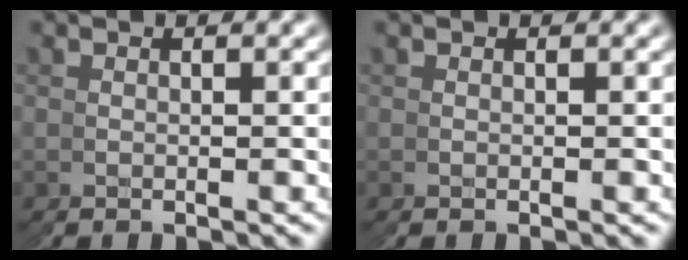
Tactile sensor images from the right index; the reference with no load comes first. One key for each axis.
{"total": 0.0}